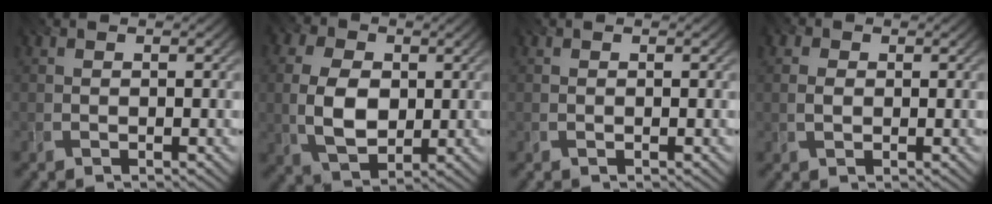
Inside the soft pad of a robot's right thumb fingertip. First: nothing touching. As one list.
[{"total": 8.5, "force": [-0.1, 5.7, 6.3], "torque": [-0.151, 0.001, -0.010]}, {"total": 0.0}, {"total": 2.3, "force": [0.4, 1.8, 1.4], "torque": [-0.032, 0.004, -0.002]}]